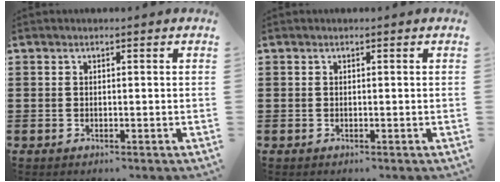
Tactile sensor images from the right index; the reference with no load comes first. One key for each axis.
{"total": 0.0}